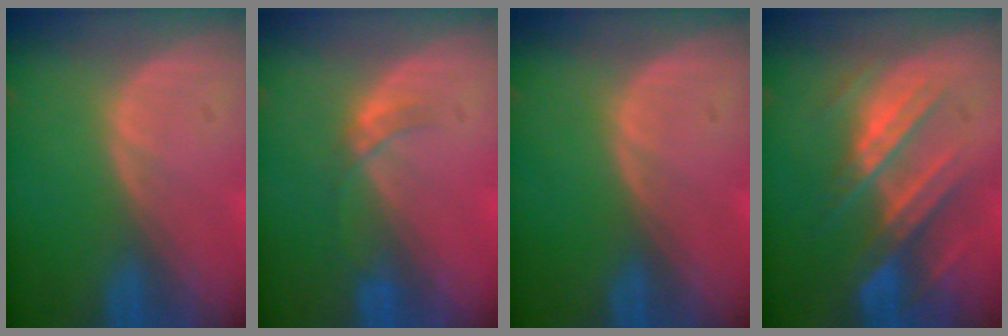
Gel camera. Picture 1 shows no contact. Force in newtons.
{"total": 2.7, "press": 2.4, "slide": 1.3}
{"total": 0.0}
{"total": 9.0, "press": 7.8, "slide": 4.4}